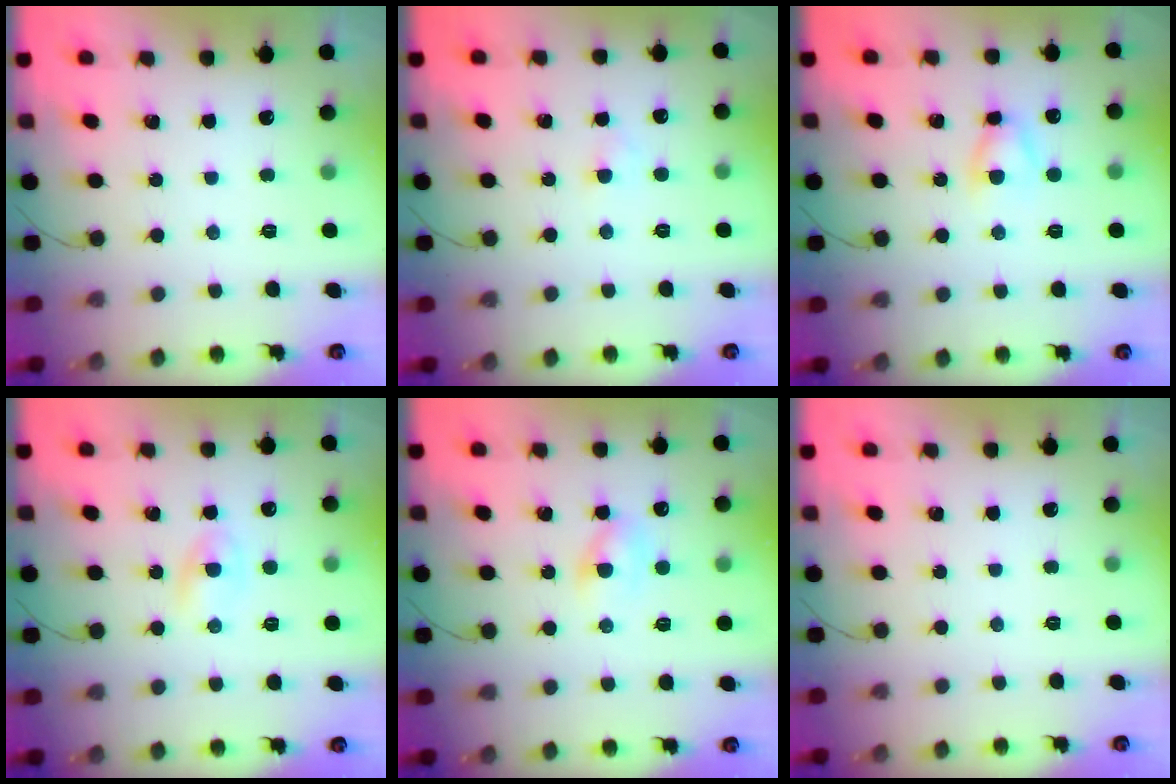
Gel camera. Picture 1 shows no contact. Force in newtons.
{"total": 1.6, "press": 1.4, "slide": 0.8}
{"total": 4.6, "press": 4.6, "slide": 0.6}
{"total": 1.8, "press": 1.5, "slide": 0.9}
{"total": 2.5, "press": 2.3, "slide": 0.9}
{"total": 0.0}